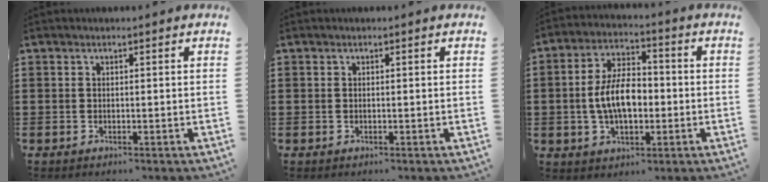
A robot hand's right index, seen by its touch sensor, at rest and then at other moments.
{"total": 0.0}
{"total": 8.3, "force": [-0.9, 4.5, 6.9], "torque": [-0.137, 0.005, -0.022]}